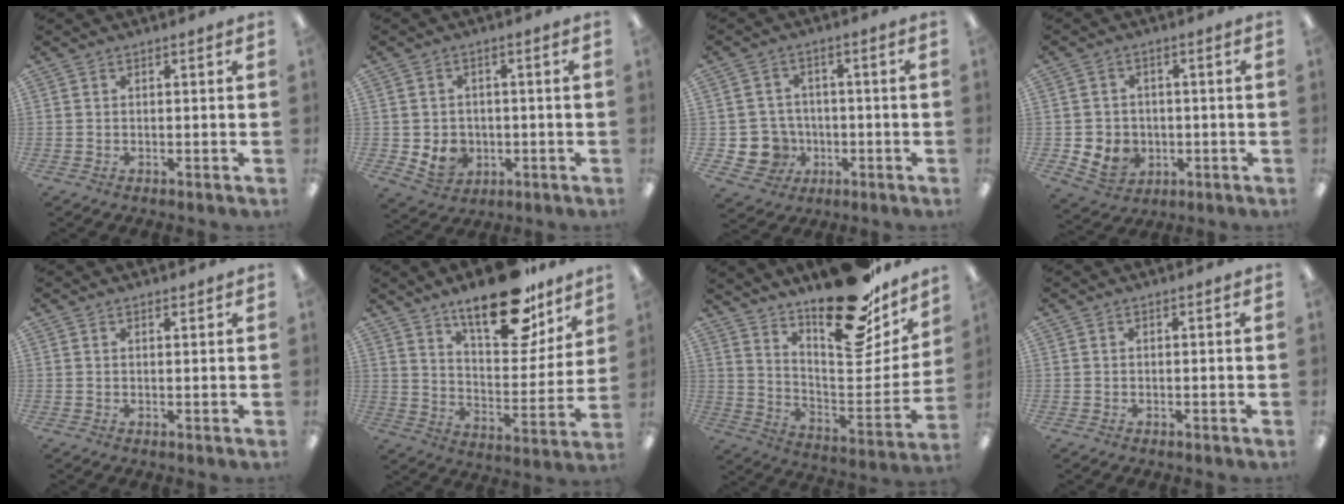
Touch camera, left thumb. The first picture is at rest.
{"total": 6.3, "force": [-1.0, 5.8, 2.3], "torque": [-0.044, 0.007, -0.014]}
{"total": 7.7, "force": [-1.8, 7.2, 1.8], "torque": [-0.063, 0.010, -0.027]}
{"total": 6.6, "force": [-1.7, 6.1, 2.1], "torque": [-0.063, 0.017, -0.026]}
{"total": 1.0, "force": [0.9, 0.4, 0.3], "torque": [0.000, -0.003, 0.015]}
{"total": 21.1, "force": [14.9, 8.7, 12.1], "torque": [-0.175, -0.089, 0.251]}
{"total": 24.2, "force": [17.3, 9.6, 14.0], "torque": [-0.164, -0.127, 0.288]}
{"total": 0.0}